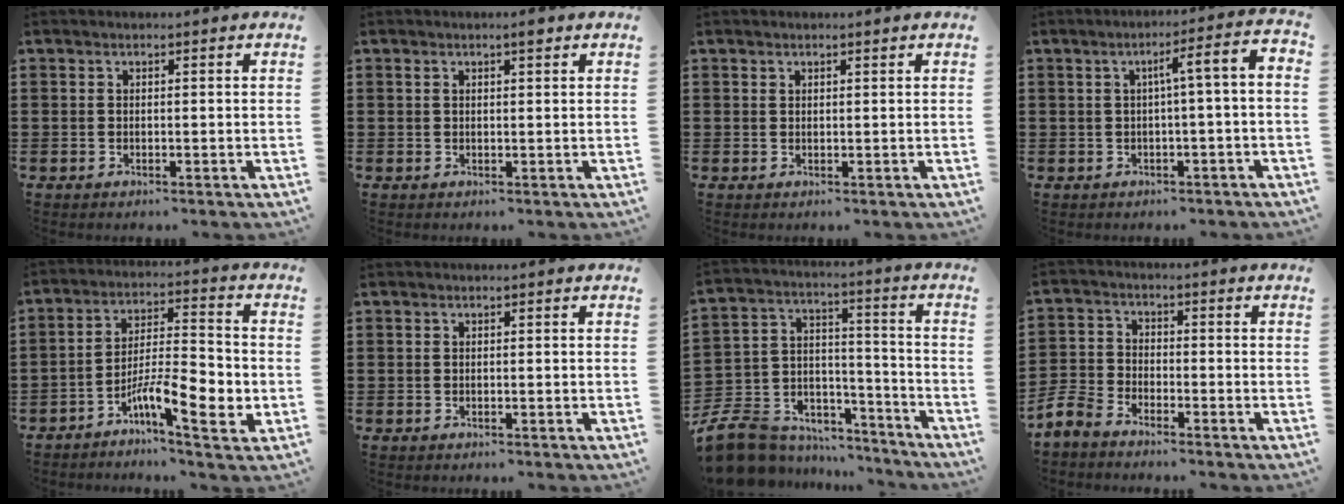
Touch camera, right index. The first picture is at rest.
{"total": 1.6, "force": [0.9, 0.4, 1.3], "torque": [-0.020, 0.000, 0.012]}
{"total": 0.5, "force": [0.4, 0.3, 0.1], "torque": [-0.003, 0.002, 0.008]}
{"total": 4.7, "force": [-0.7, 0.0, 4.6], "torque": [-0.079, -0.004, -0.022]}
{"total": 9.7, "force": [-4.0, 2.7, 8.4], "torque": [-0.147, 0.003, -0.070]}
{"total": 0.0}
{"total": 9.1, "force": [-7.3, 5.3, 1.5], "torque": [-0.058, 0.012, -0.139]}
{"total": 4.5, "force": [-4.3, 1.1, 0.9], "torque": [-0.049, -0.005, -0.095]}